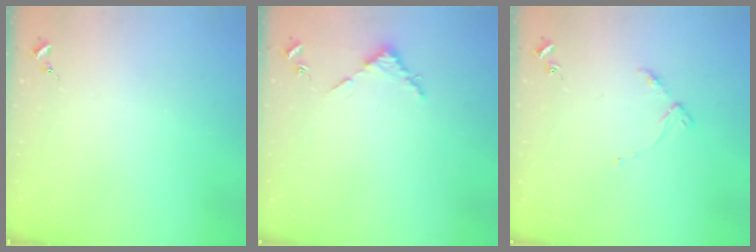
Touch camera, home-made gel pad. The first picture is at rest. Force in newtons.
{"total": 2.7, "press": 2.7, "slide": 0.3}
{"total": 3.8, "press": 3.8, "slide": 0.5}